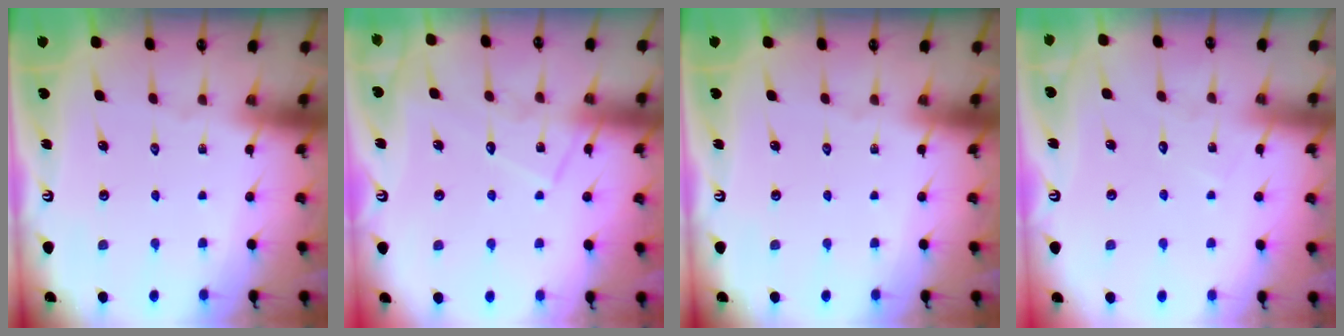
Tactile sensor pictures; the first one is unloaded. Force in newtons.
{"total": 9.2, "press": 9.1, "slide": 0.7}
{"total": 0.0}
{"total": 3.5, "press": 3.5, "slide": 0.5}